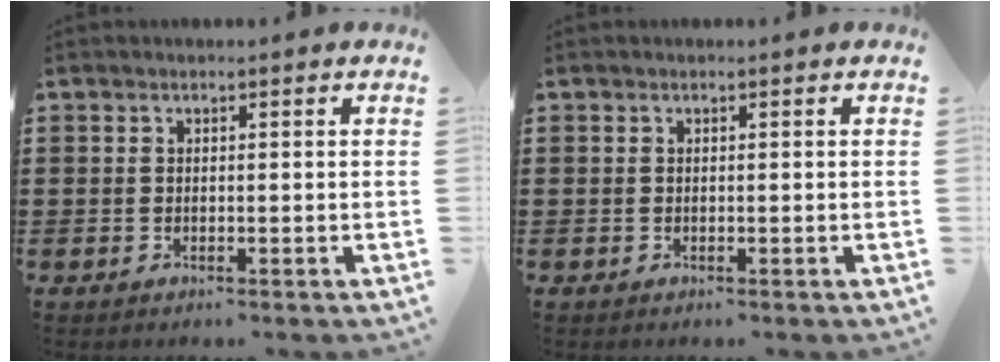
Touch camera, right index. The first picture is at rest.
{"total": 0.0}